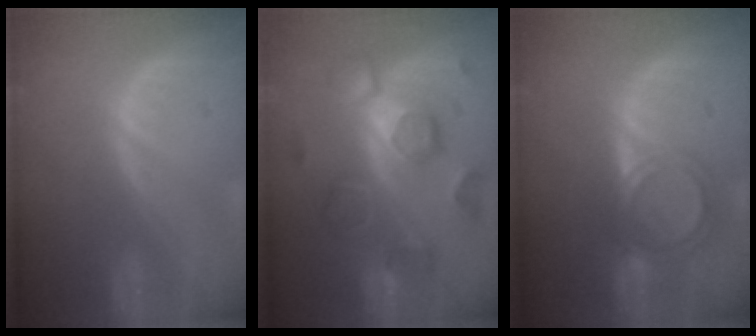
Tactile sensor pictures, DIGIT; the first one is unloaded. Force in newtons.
{"total": 9.5, "press": 9.5, "slide": 0.4}
{"total": 6.2, "press": 5.2, "slide": 3.3}